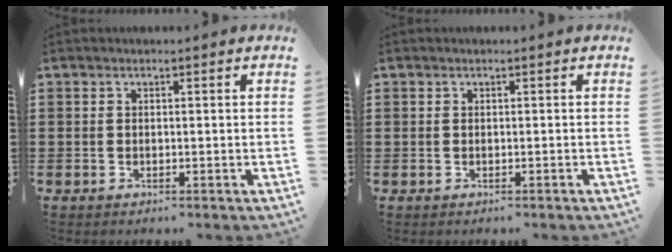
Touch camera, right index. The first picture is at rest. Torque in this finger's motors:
{"motor_torque": [-0.76, 0.57, -1.05, -0.21]}